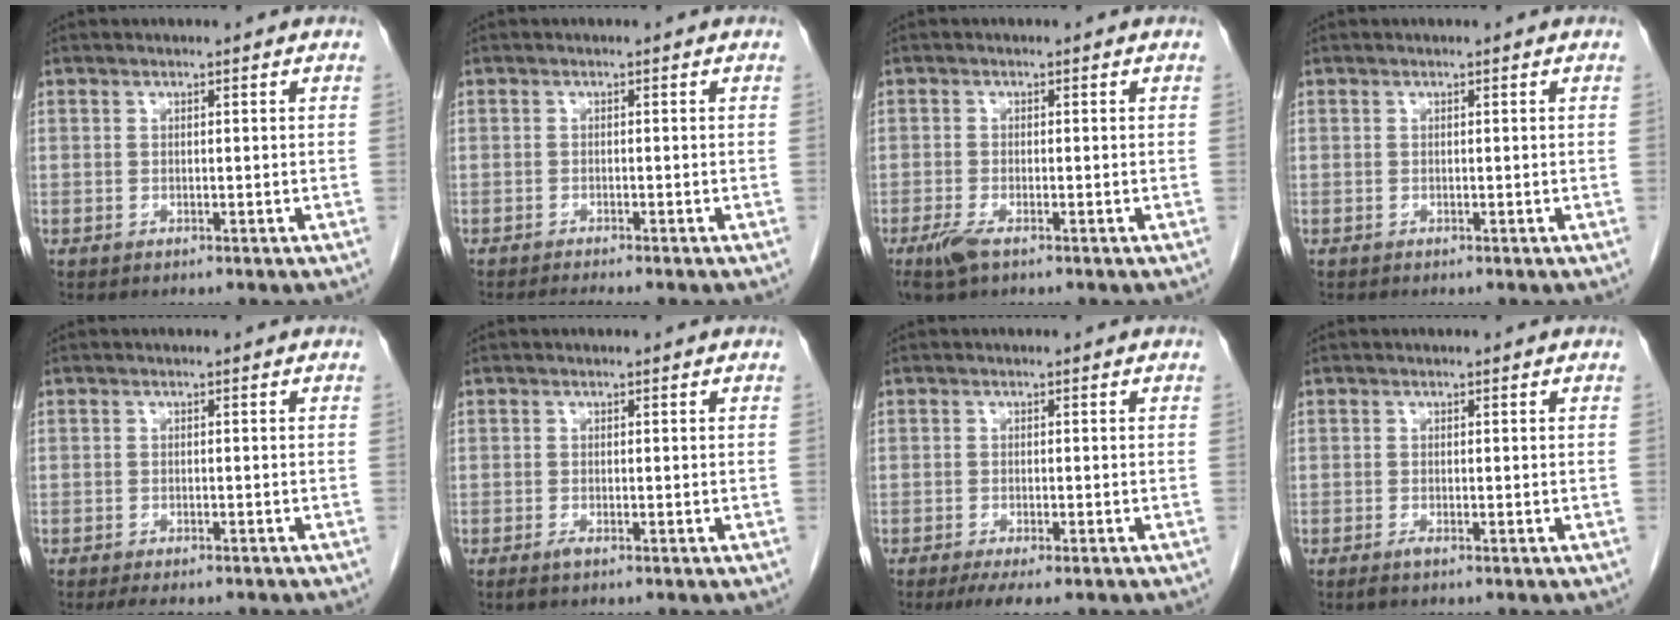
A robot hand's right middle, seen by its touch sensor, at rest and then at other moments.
{"total": 3.1, "force": [-2.7, -0.3, 1.5], "torque": [-0.019, -0.006, -0.041]}
{"total": 2.8, "force": [-1.7, 0.6, 2.1], "torque": [-0.049, -0.006, -0.035]}
{"total": 0.0}
{"total": 5.2, "force": [-4.4, 1.5, 2.4], "torque": [-0.025, -0.006, -0.061]}
{"total": 0.8, "force": [-0.6, 0.0, 0.6], "torque": [-0.013, -0.002, -0.010]}
{"total": 5.2, "force": [-3.8, 0.9, 3.4], "torque": [-0.043, -0.012, -0.055]}
{"total": 0.7, "force": [-0.5, -0.1, 0.5], "torque": [-0.010, -0.001, -0.010]}